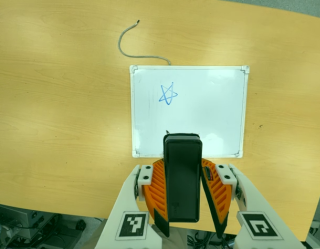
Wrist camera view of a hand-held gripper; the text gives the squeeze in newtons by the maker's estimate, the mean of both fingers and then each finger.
{"total": 6.0, "left": 4.8, "right": 7.2}